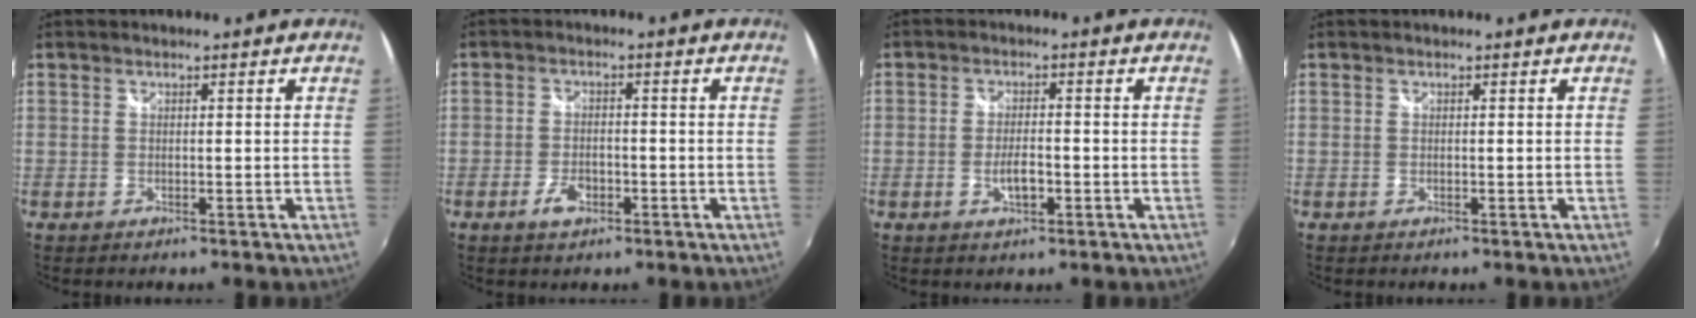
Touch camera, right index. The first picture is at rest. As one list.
[{"total": 4.2, "force": [-2.1, 2.3, 2.8], "torque": [-0.063, -0.002, -0.037]}, {"total": 4.2, "force": [-1.4, 1.7, 3.5], "torque": [-0.069, -0.003, -0.025]}, {"total": 0.0}]